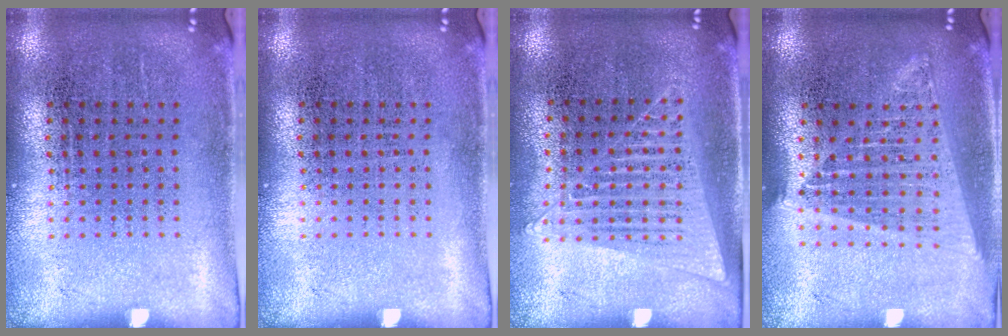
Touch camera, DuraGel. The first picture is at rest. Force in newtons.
{"total": 0.0}
{"total": 1.3, "press": 1.2, "slide": 0.5}
{"total": 1.8, "press": 1.6, "slide": 0.8}